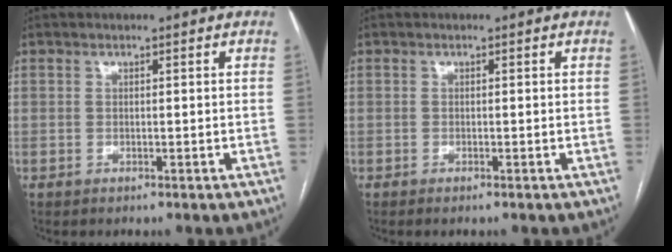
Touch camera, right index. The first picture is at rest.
{"total": 0.7, "force": [-0.5, -0.1, 0.5], "torque": [-0.011, -0.002, -0.009]}